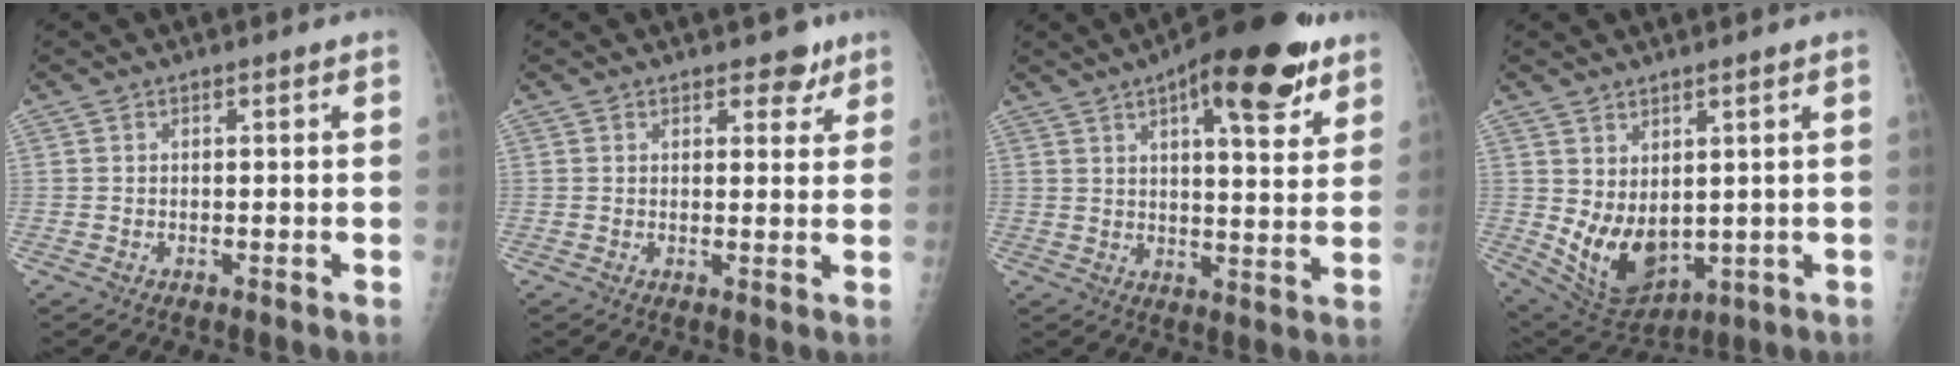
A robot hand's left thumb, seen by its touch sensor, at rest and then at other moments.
{"total": 3.6, "force": [2.6, 2.0, 1.5], "torque": [0.004, -0.013, 0.033]}
{"total": 18.2, "force": [10.0, 5.9, 14.0], "torque": [-0.174, -0.031, 0.139]}
{"total": 10.6, "force": [0.8, 6.4, 8.4], "torque": [-0.127, -0.025, 0.046]}